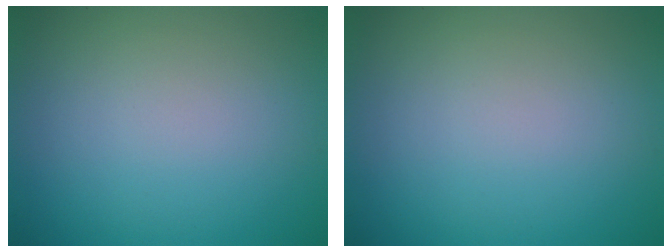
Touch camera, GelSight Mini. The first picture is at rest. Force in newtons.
{"total": 0.0}